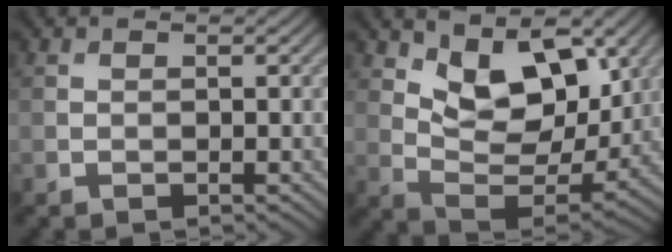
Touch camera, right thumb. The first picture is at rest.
{"total": 11.0, "force": [5.6, 5.6, 7.7], "torque": [-0.150, -0.017, 0.098]}